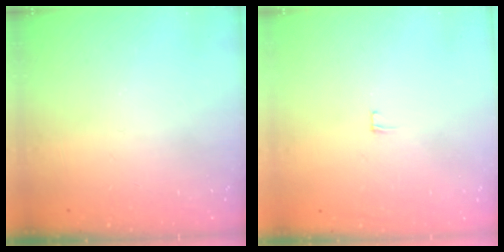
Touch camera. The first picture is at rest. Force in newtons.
{"total": 3.4, "press": 3.3, "slide": 0.3}